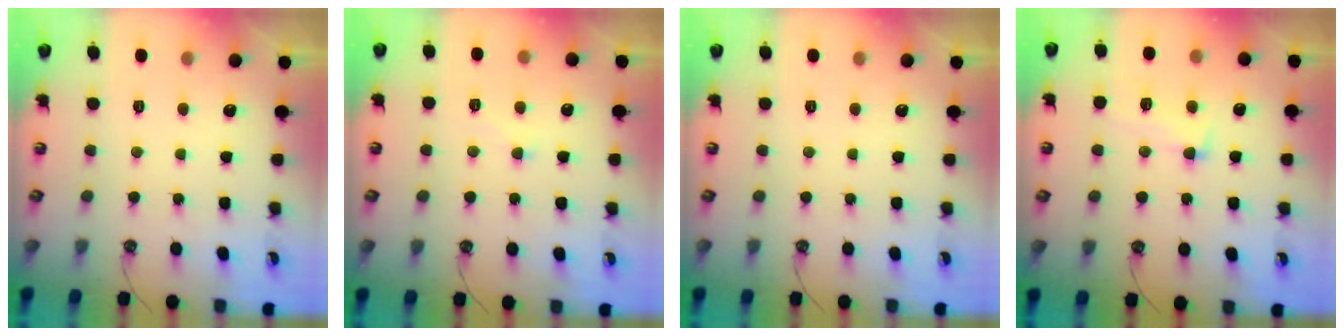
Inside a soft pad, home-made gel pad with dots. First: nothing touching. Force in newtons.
{"total": 3.3, "press": 3.3, "slide": 0.4}
{"total": 0.0}
{"total": 2.3, "press": 1.9, "slide": 1.2}